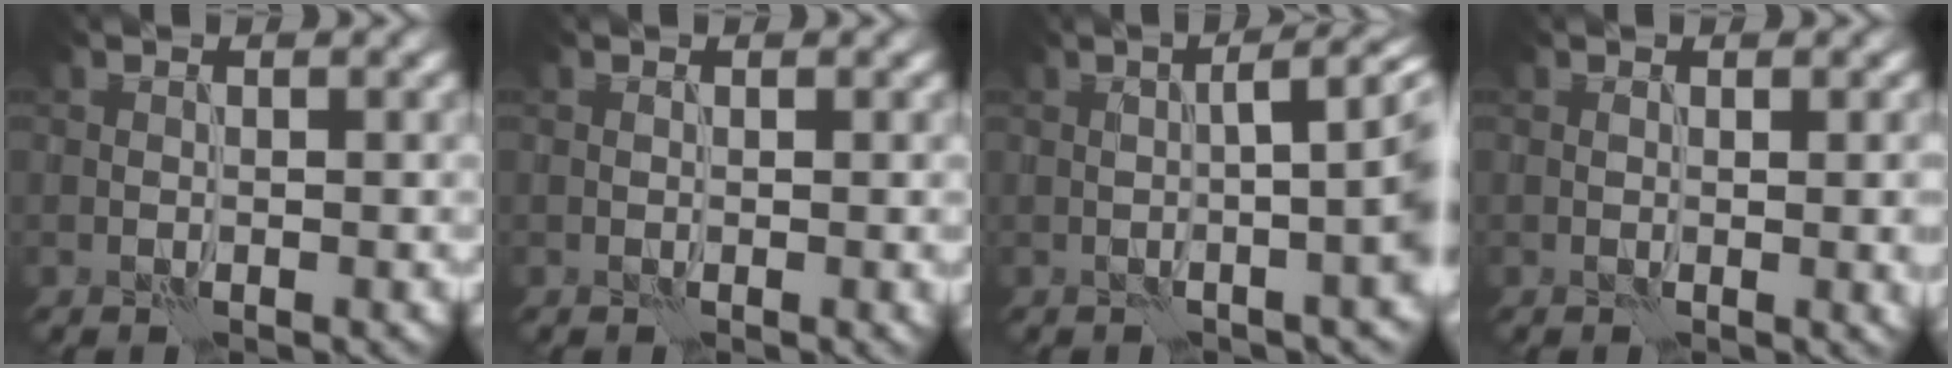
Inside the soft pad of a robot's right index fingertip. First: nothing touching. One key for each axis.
{"total": 0.6, "fx": 0.1, "fy": 0.1, "fz": 0.6, "tx": -0.008, "ty": -0.001, "tz": 0.000}
{"total": 7.2, "fx": 0.9, "fy": 2.1, "fz": 6.8, "tx": -0.061, "ty": 0.021, "tz": 0.005}
{"total": 2.1, "fx": 0.2, "fy": 0.6, "fz": 2.0, "tx": -0.027, "ty": 0.000, "tz": 0.004}